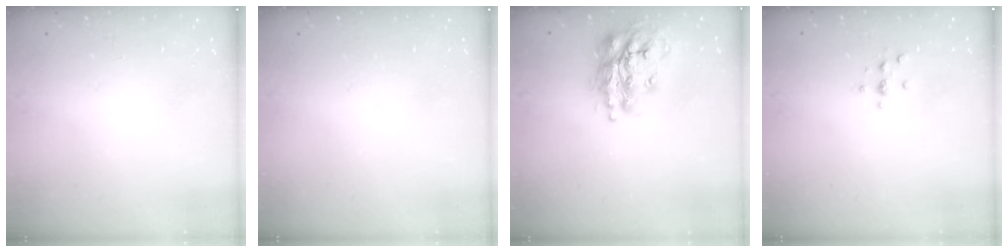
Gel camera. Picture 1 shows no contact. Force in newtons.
{"total": 0.0}
{"total": 17.2, "press": 17.1, "slide": 1.5}
{"total": 2.1, "press": 2.1, "slide": 0.2}